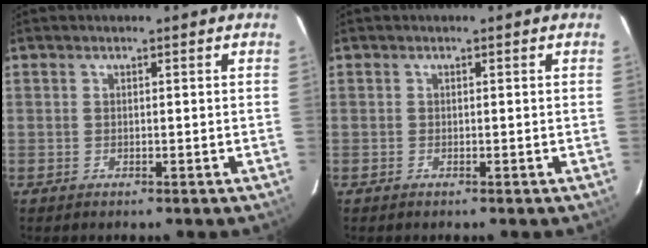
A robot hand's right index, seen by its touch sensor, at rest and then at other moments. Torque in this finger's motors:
{"motor_torque": [-0.28, -0.15, -0.09, -0.01]}